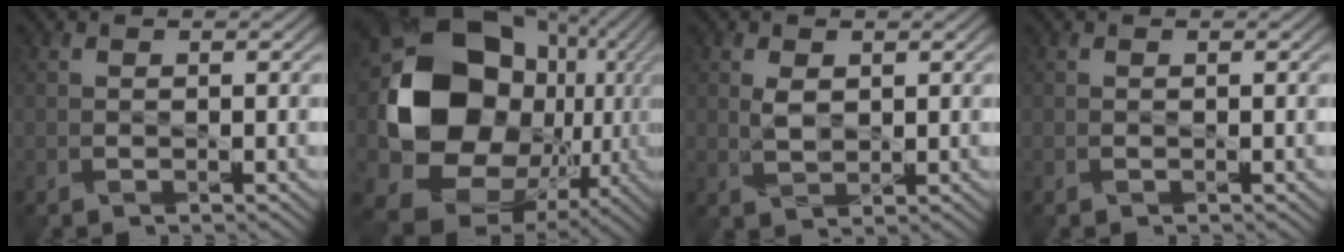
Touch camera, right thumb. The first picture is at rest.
{"total": 21.6, "force": [0.3, 17.6, 12.6], "torque": [-0.300, -0.035, 0.040]}
{"total": 2.3, "force": [0.8, 1.4, 1.6], "torque": [-0.039, -0.003, 0.018]}
{"total": 0.0}